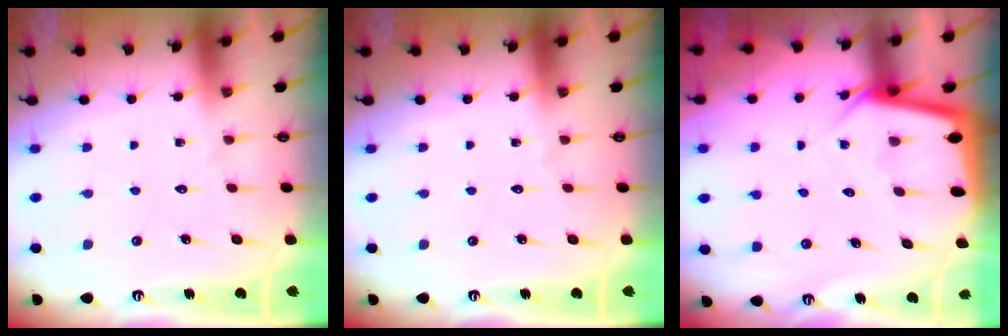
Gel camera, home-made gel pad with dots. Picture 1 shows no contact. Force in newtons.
{"total": 0.0}
{"total": 3.7, "press": 3.6, "slide": 0.4}